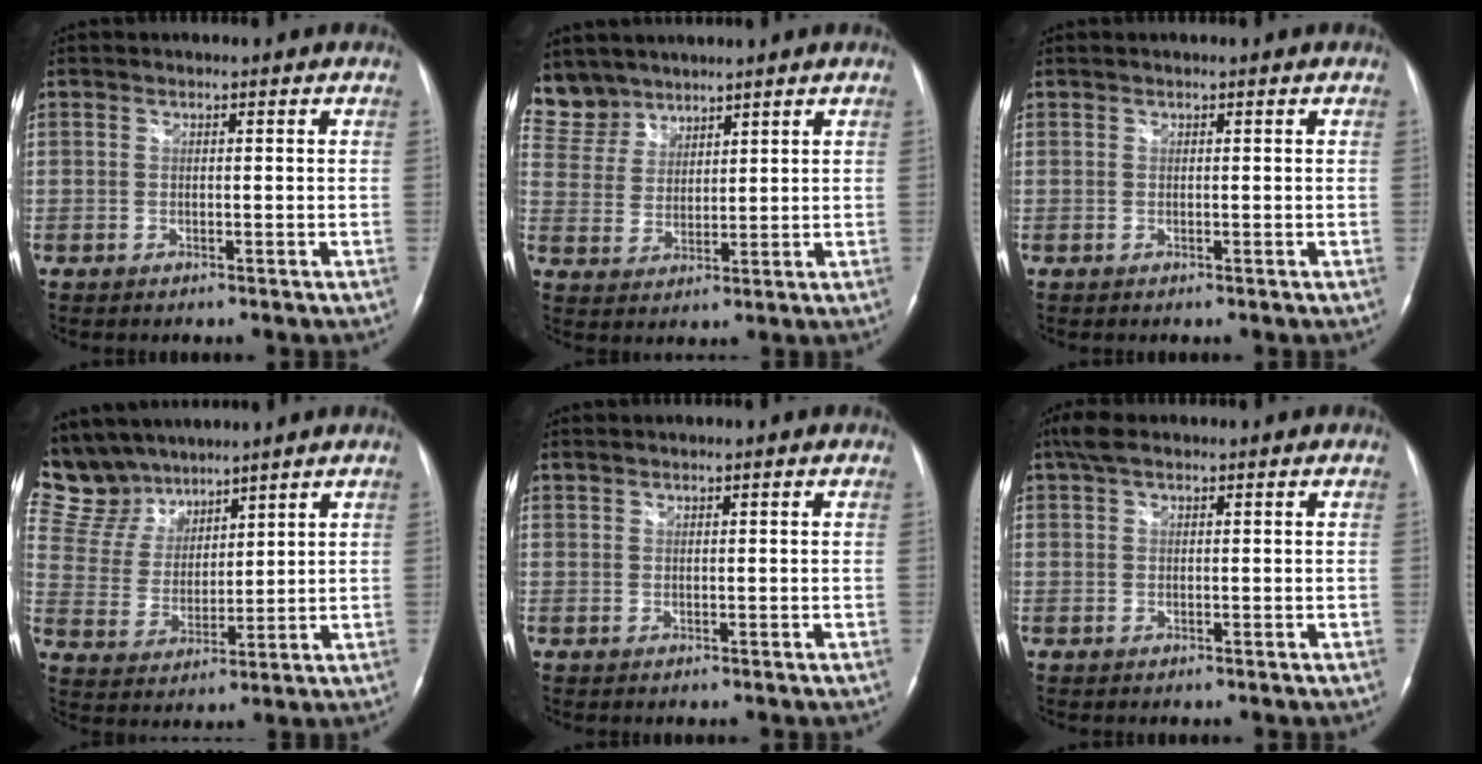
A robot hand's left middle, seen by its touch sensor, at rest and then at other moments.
{"total": 6.9, "force": [6.1, 3.3, -0.3], "torque": [0.004, 0.008, 0.132]}
{"total": 0.0}
{"total": 11.4, "force": [10.2, 5.0, 1.2], "torque": [-0.042, 0.018, 0.215]}
{"total": 0.5, "force": [0.5, 0.0, 0.0], "torque": [-0.005, 0.004, 0.015]}
{"total": 3.1, "force": [2.2, 1.0, 2.0], "torque": [-0.047, 0.024, 0.044]}